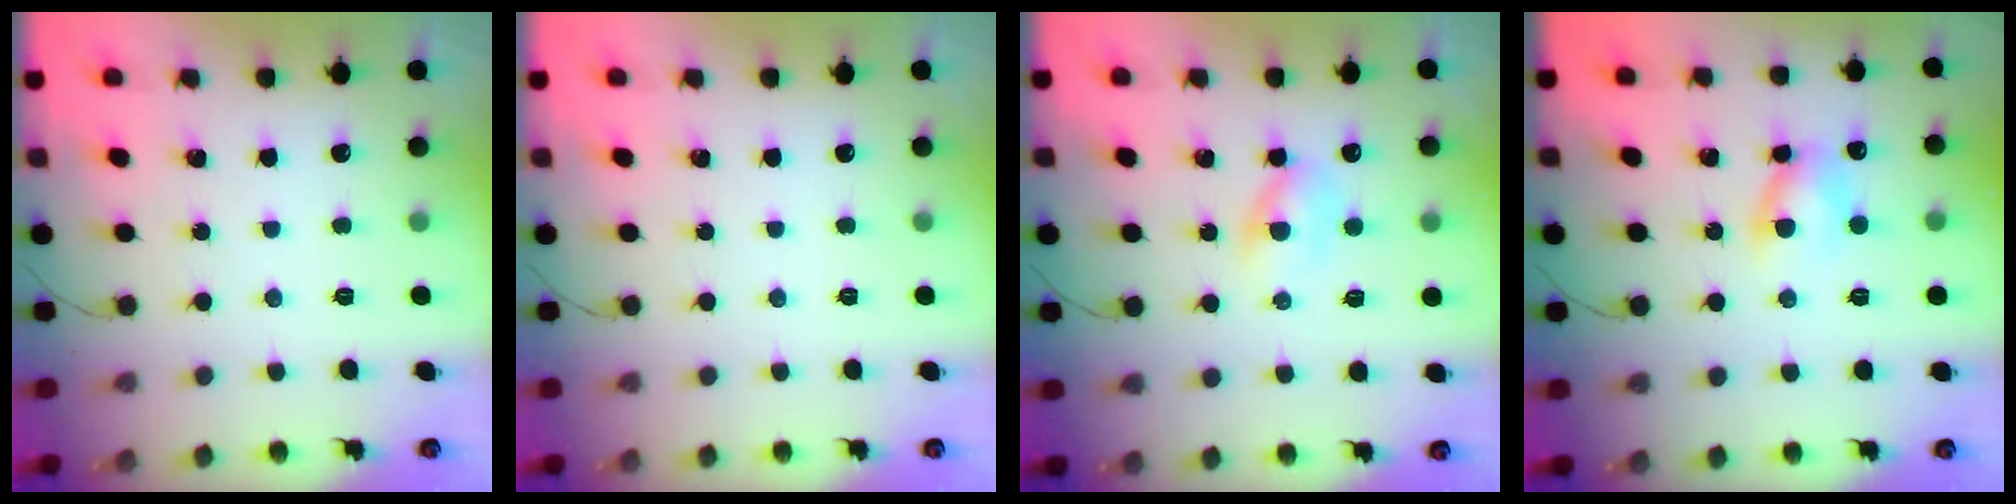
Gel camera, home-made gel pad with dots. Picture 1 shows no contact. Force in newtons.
{"total": 0.0}
{"total": 3.3, "press": 3.1, "slide": 1.1}
{"total": 6.8, "press": 6.8, "slide": 0.4}